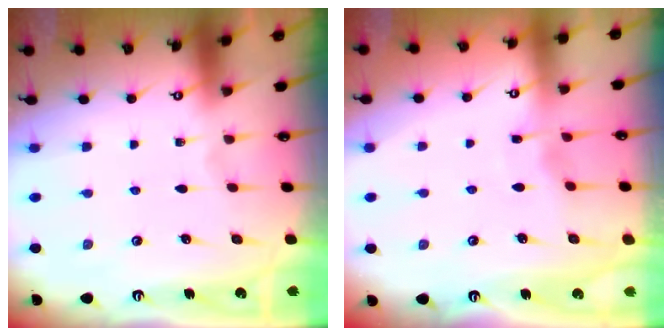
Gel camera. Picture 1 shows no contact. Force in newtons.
{"total": 3.2, "press": 3.1, "slide": 0.4}